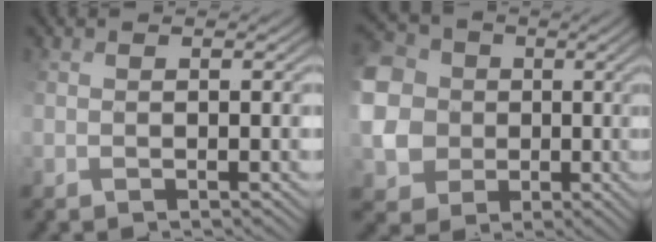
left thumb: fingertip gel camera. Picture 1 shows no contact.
{"total": 14.1, "force": [2.5, 12.9, 5.3], "torque": [-0.202, 0.006, 0.027]}